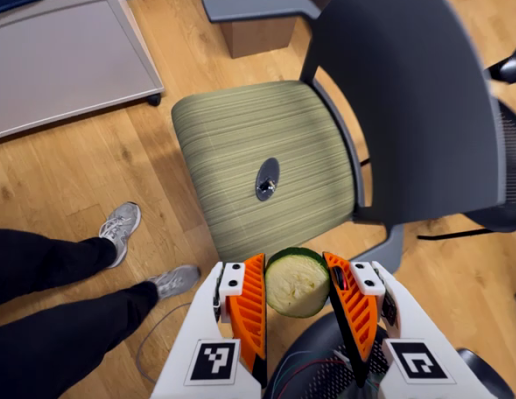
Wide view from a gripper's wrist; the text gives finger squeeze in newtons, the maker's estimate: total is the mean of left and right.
{"total": 8.9, "left": 9.0, "right": 8.7}